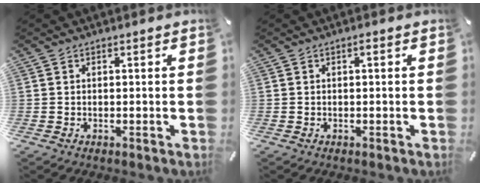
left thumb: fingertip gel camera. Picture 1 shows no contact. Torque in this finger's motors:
{"motor_torque": [-0.06, 0.16, 0.04, -0.40, 0.06]}